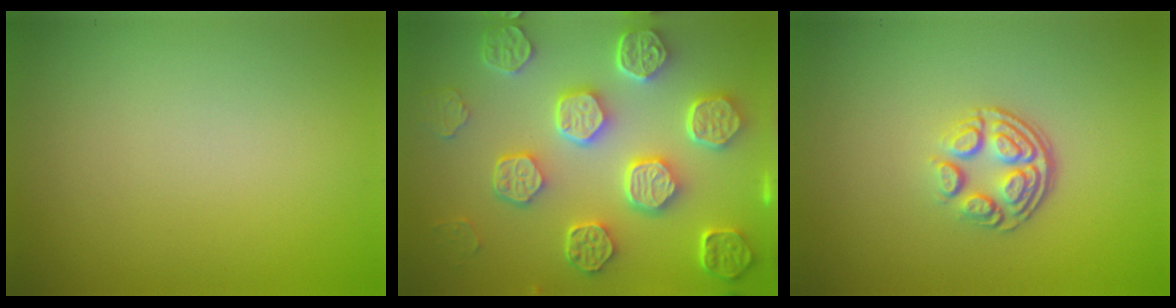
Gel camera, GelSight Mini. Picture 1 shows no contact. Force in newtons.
{"total": 8.6, "press": 6.5, "slide": 5.7}
{"total": 4.0, "press": 2.6, "slide": 3.0}